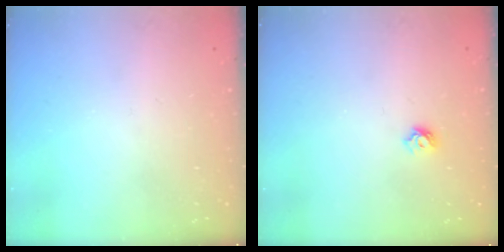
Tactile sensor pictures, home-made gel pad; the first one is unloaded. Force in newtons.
{"total": 5.5, "press": 5.5, "slide": 0.7}